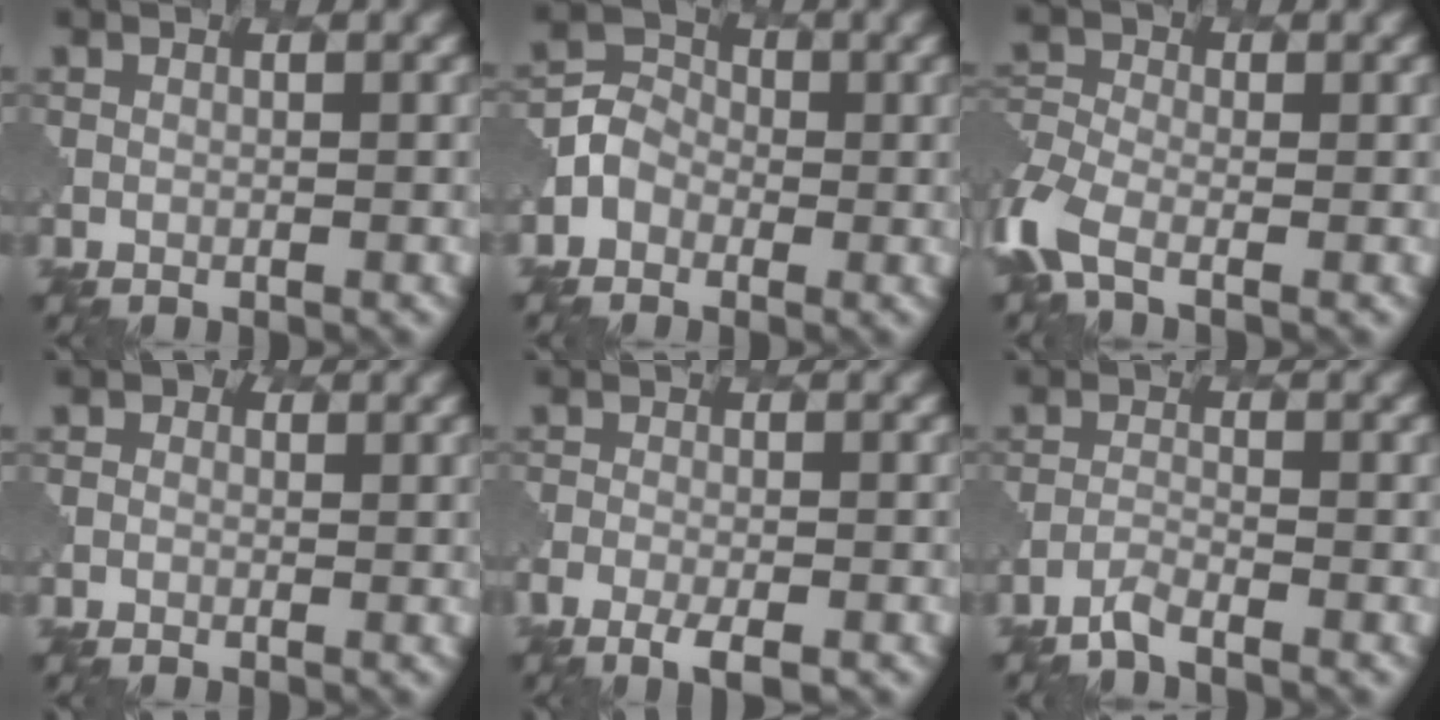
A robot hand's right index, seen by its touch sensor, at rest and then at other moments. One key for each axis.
{"total": 2.4, "fx": -0.9, "fy": 2.2, "fz": 0.6, "tx": -0.016, "ty": 0.007, "tz": -0.024}
{"total": 4.5, "fx": -2.5, "fy": 2.1, "fz": 3.0, "tx": -0.082, "ty": -0.011, "tz": -0.064}
{"total": 1.6, "fx": 0.3, "fy": 1.5, "fz": 0.3, "tx": 0.010, "ty": 0.004, "tz": -0.008}
{"total": 3.4, "fx": -2.4, "fy": 1.0, "fz": 2.1, "tx": -0.044, "ty": -0.011, "tz": -0.042}
{"total": 1.6, "fx": -1.5, "fy": 0.2, "fz": 0.5, "tx": -0.013, "ty": -0.004, "tz": -0.038}